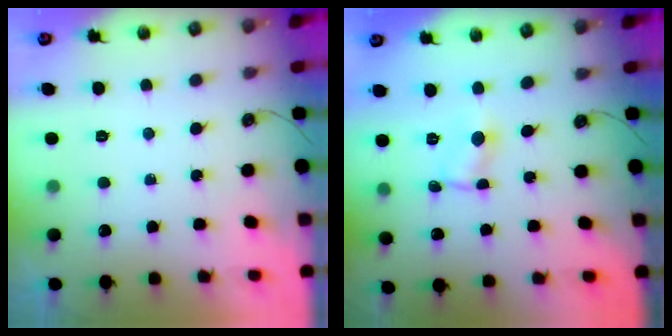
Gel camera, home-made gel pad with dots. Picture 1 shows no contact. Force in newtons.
{"total": 0.7, "press": 0.6, "slide": 0.1}